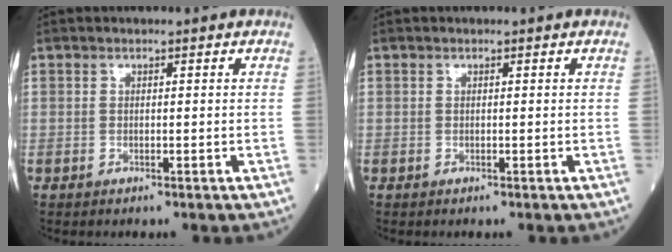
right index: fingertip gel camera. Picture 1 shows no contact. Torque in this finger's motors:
{"motor_torque": [-0.13, 0.00, 0.05, 0.02]}